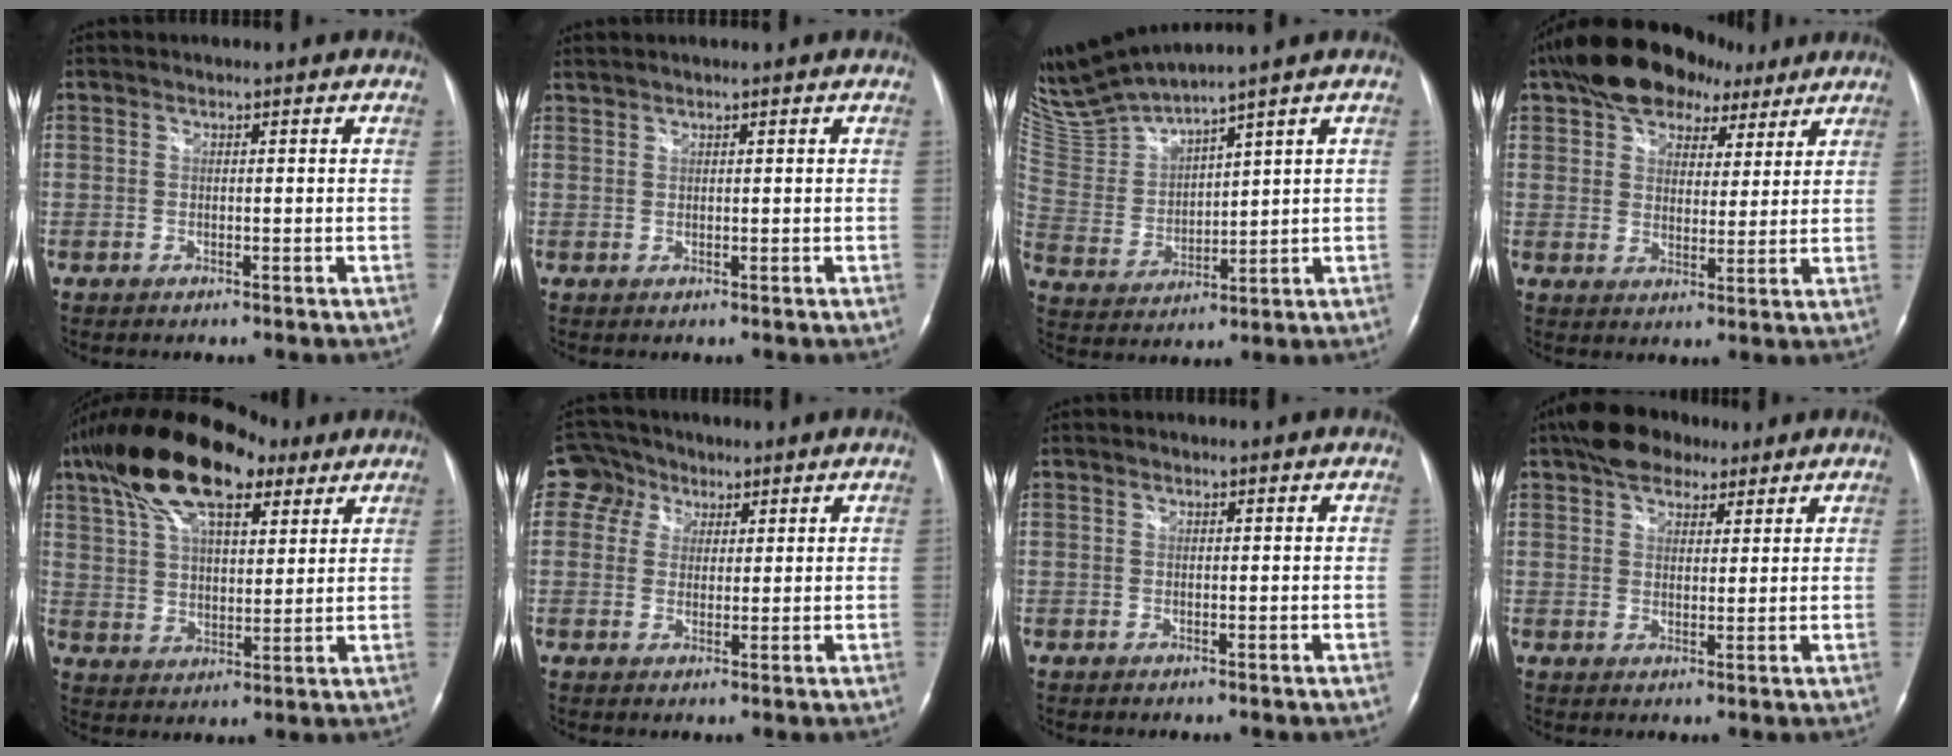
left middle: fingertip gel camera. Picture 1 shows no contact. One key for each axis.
{"total": 1.1, "fx": 1.1, "fy": -0.1, "fz": 0.2, "tx": -0.011, "ty": 0.012, "tz": 0.029}
{"total": 10.6, "fx": 9.8, "fy": -0.9, "fz": 3.8, "tx": -0.098, "ty": -0.002, "tz": 0.209}
{"total": 12.7, "fx": 8.4, "fy": 7.3, "fz": 6.2, "tx": -0.099, "ty": 0.042, "tz": 0.138}
{"total": 18.2, "fx": 11.8, "fy": 7.0, "fz": 12.0, "tx": -0.237, "ty": 0.049, "tz": 0.209}
{"total": 5.0, "fx": 2.2, "fy": 4.4, "fz": 0.5, "tx": -0.015, "ty": 0.022, "tz": 0.043}
{"total": 0.0}
{"total": 7.7, "fx": 5.6, "fy": 3.9, "fz": 3.6, "tx": -0.064, "ty": 0.021, "tz": 0.096}